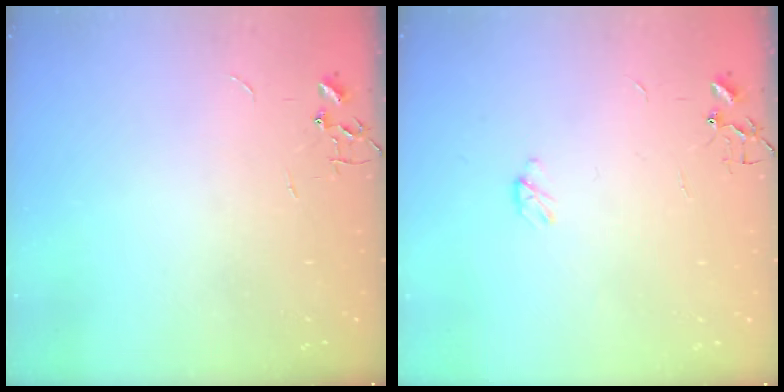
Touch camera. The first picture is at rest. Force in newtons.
{"total": 2.9, "press": 2.9, "slide": 0.4}